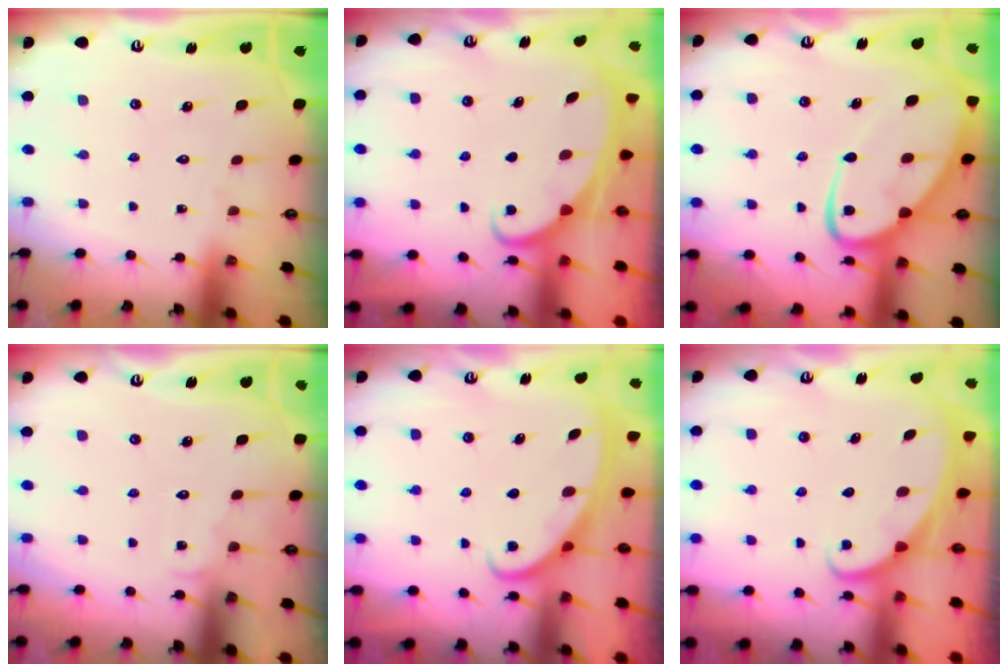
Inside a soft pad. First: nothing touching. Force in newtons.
{"total": 2.1, "press": 2.0, "slide": 0.3}
{"total": 13.2, "press": 13.1, "slide": 1.2}
{"total": 4.1, "press": 4.1, "slide": 0.4}
{"total": 2.7, "press": 2.7, "slide": 0.3}
{"total": 1.8, "press": 1.8, "slide": 0.1}